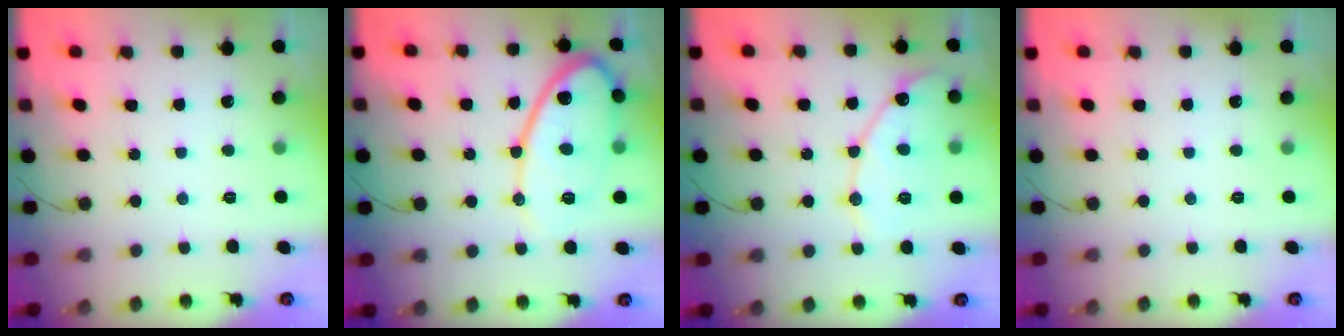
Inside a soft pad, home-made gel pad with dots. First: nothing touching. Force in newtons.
{"total": 13.8, "press": 13.8, "slide": 1.1}
{"total": 11.7, "press": 11.7, "slide": 0.9}
{"total": 0.0}